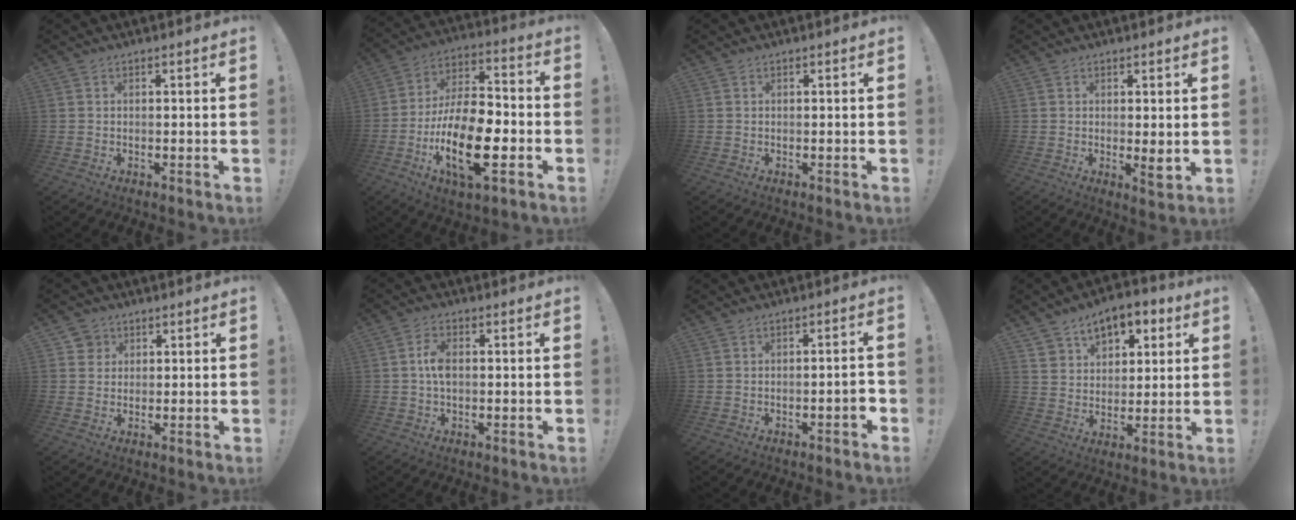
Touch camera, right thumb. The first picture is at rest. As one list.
[{"total": 20.7, "force": [-7.9, 8.7, 17.0], "torque": [-0.330, 0.035, -0.128]}, {"total": 0.0}, {"total": 3.5, "force": [0.5, 0.8, 3.4], "torque": [-0.026, -0.021, 0.007]}, {"total": 3.8, "force": [1.7, 3.4, 0.6], "torque": [-0.010, -0.002, 0.031]}, {"total": 5.0, "force": [0.1, 2.8, 4.1], "torque": [-0.074, 0.005, -0.001]}, {"total": 4.0, "force": [-1.6, 0.6, 3.6], "torque": [-0.055, 0.005, -0.024]}, {"total": 9.9, "force": [5.6, 7.2, 3.8], "torque": [-0.053, -0.029, 0.107]}]